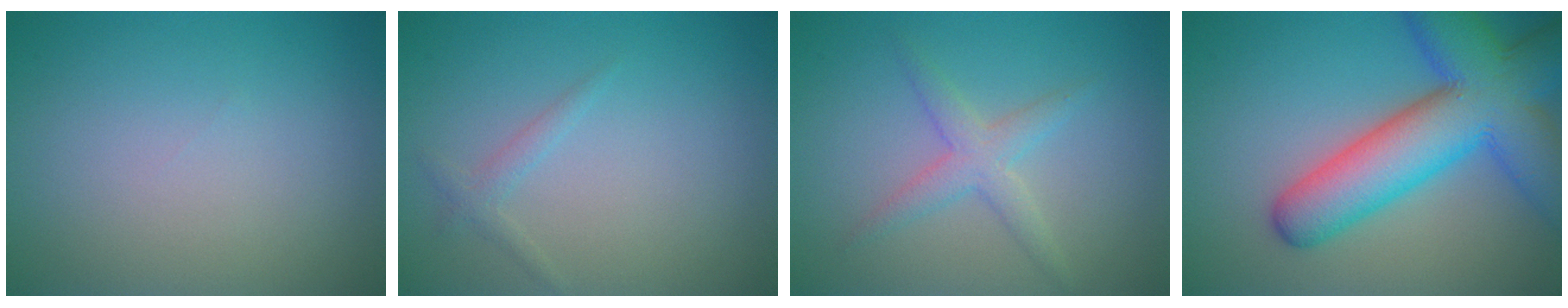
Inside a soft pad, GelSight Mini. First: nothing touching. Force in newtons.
{"total": 1.0, "press": 1.0, "slide": 0.2}
{"total": 2.5, "press": 2.5, "slide": 0.0}
{"total": 11.3, "press": 11.3, "slide": 0.6}